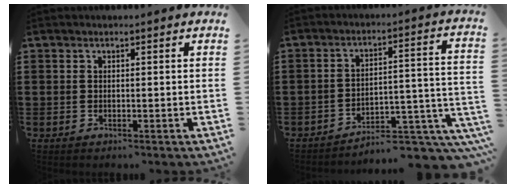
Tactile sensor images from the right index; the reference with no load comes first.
{"total": 5.7, "force": [-5.0, 1.1, 2.4], "torque": [-0.035, 0.000, -0.099]}